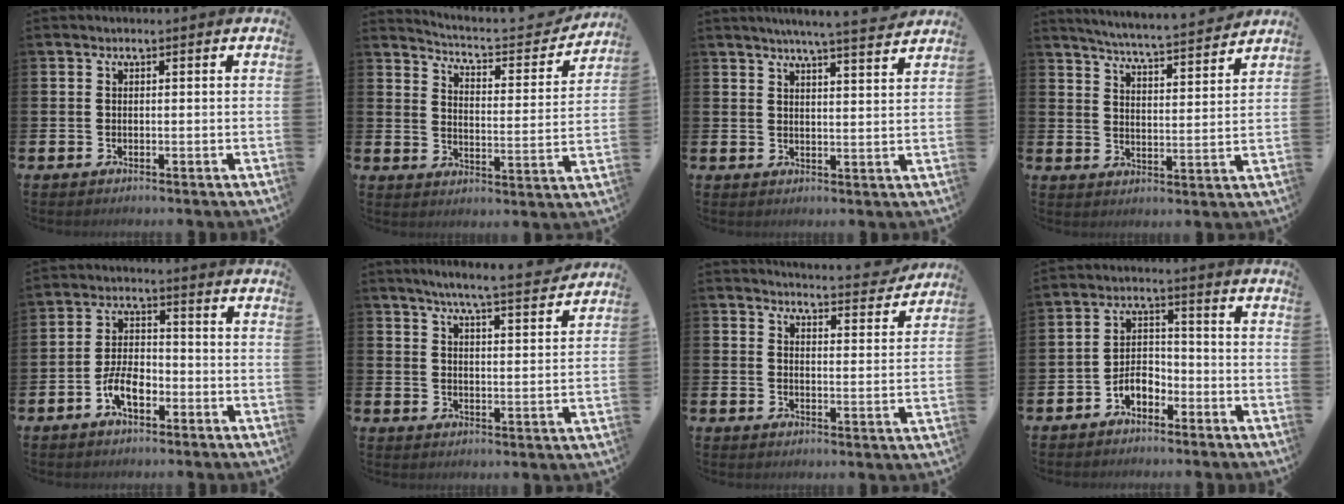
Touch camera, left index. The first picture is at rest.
{"total": 5.1, "force": [4.9, 0.7, 1.2], "torque": [-0.043, -0.043, 0.076]}
{"total": 5.6, "force": [5.3, -0.8, 1.5], "torque": [-0.033, -0.032, 0.091]}
{"total": 5.6, "force": [5.4, -0.3, 1.1], "torque": [-0.043, -0.042, 0.093]}
{"total": 5.1, "force": [-2.4, 2.5, 3.8], "torque": [-0.077, 0.006, -0.047]}
{"total": 6.3, "force": [6.0, -0.4, 2.0], "torque": [-0.045, -0.043, 0.100]}
{"total": 5.0, "force": [5.0, 0.2, 0.5], "torque": [-0.011, -0.038, 0.084]}
{"total": 3.9, "force": [-2.6, 2.2, 1.9], "torque": [-0.036, 0.010, -0.053]}